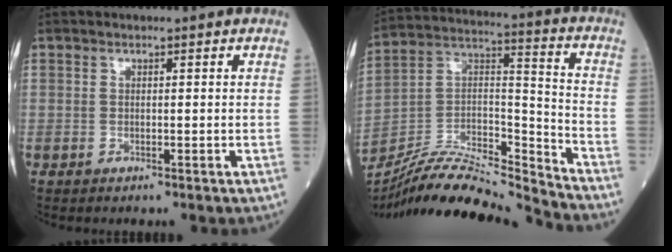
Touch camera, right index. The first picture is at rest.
{"total": 19.5, "force": [-18.4, 0.6, 6.3], "torque": [-0.119, 0.032, -0.323]}